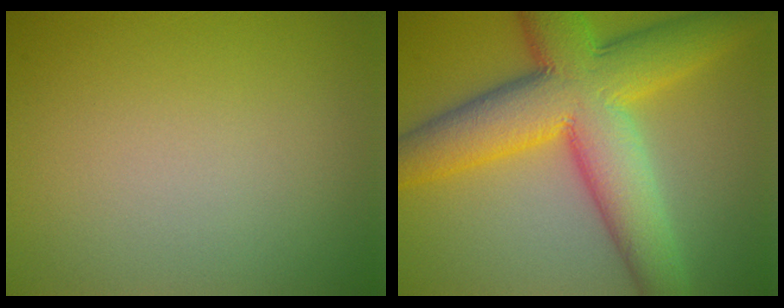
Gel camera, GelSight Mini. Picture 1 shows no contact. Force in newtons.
{"total": 11.8, "press": 11.8, "slide": 0.1}